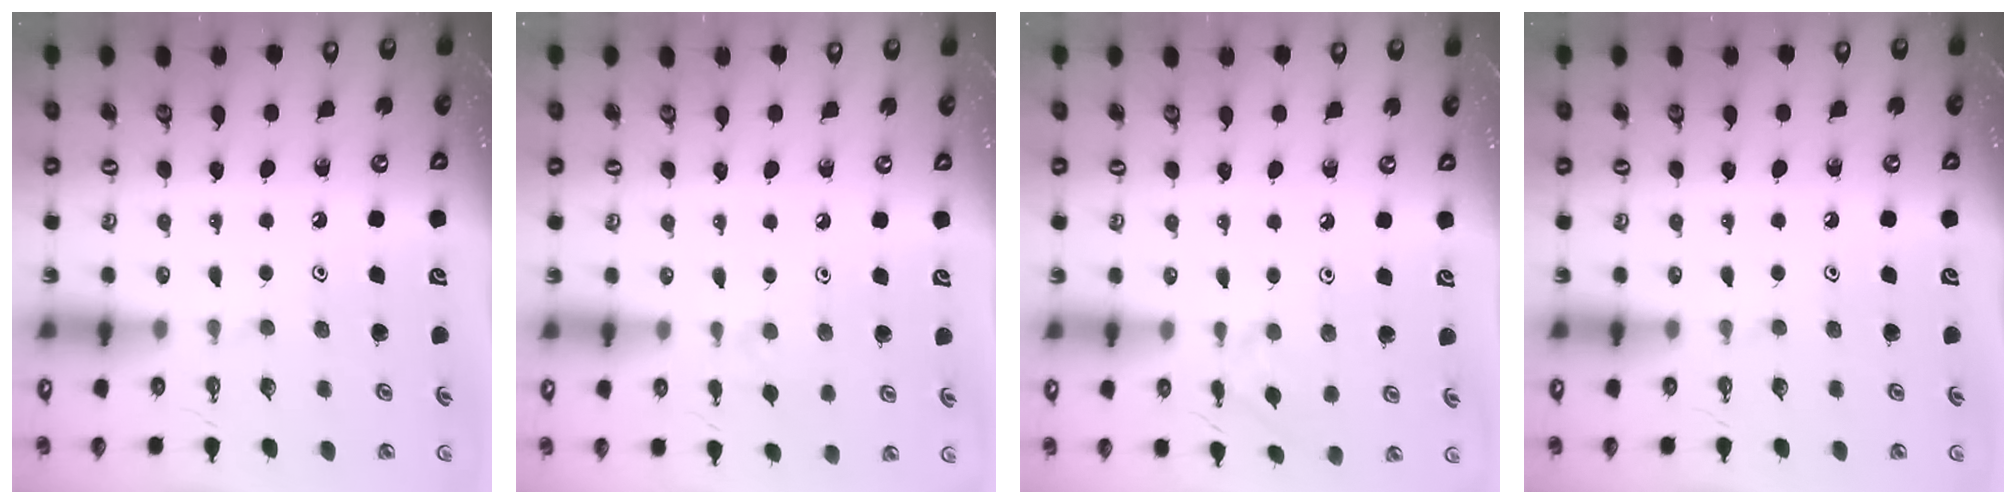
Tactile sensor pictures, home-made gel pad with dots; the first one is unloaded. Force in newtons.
{"total": 2.4, "press": 2.4, "slide": 0.5}
{"total": 1.8, "press": 1.8, "slide": 0.4}
{"total": 0.0}